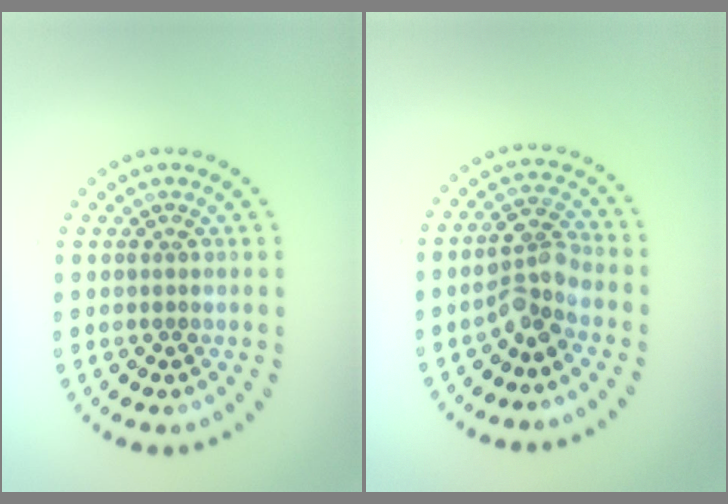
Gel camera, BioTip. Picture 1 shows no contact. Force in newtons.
{"total": 2.9, "press": 2.6, "slide": 1.3}